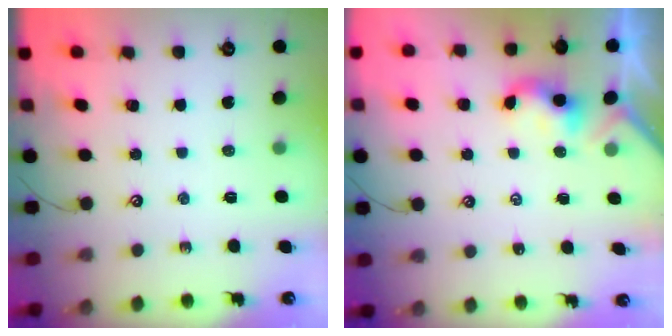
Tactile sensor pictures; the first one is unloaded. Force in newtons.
{"total": 2.2, "press": 2.2, "slide": 0.2}